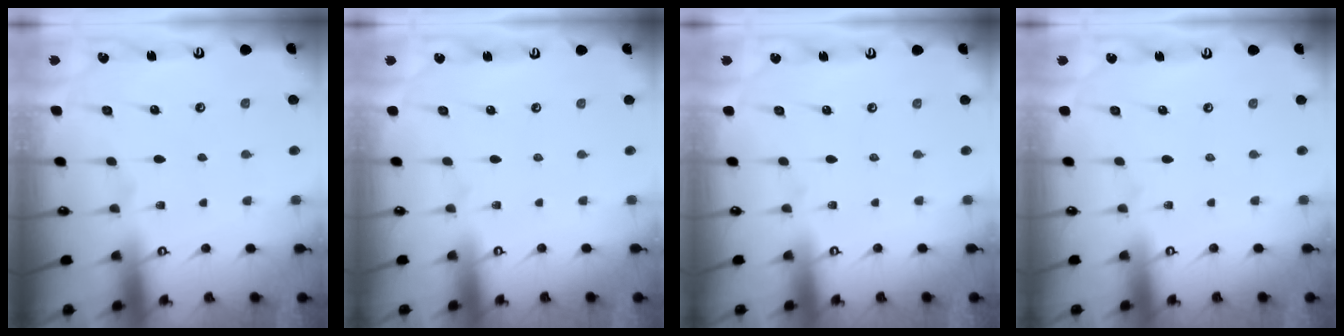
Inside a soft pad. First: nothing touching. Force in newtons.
{"total": 0.0}
{"total": 0.0}
{"total": 0.0}